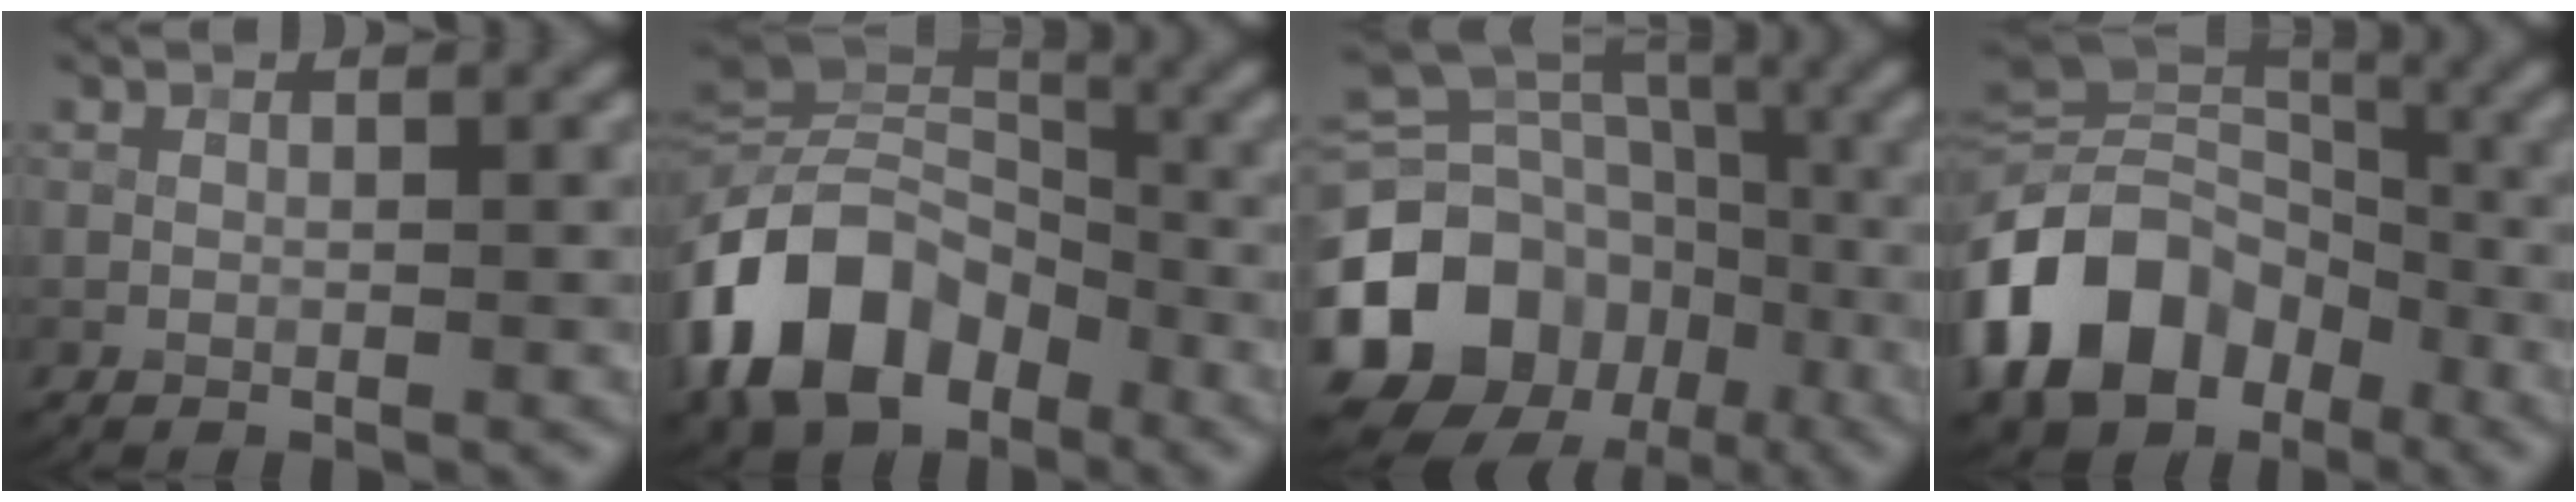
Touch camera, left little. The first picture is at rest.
{"total": 12.7, "force": [-5.6, 8.4, 7.8], "torque": [-0.157, 0.012, -0.119]}
{"total": 16.3, "force": [-7.0, 13.2, 6.5], "torque": [-0.153, -0.011, -0.126]}
{"total": 13.6, "force": [-5.6, 9.7, 7.8], "torque": [-0.163, 0.000, -0.113]}